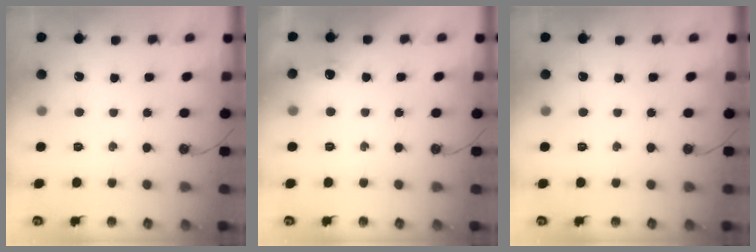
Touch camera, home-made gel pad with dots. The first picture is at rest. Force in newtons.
{"total": 5.9, "press": 5.8, "slide": 1.1}
{"total": 0.0}